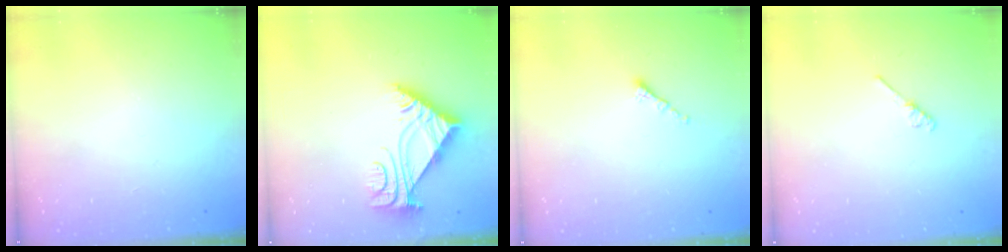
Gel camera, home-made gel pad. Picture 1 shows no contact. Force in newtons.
{"total": 5.9, "press": 5.8, "slide": 0.6}
{"total": 1.3, "press": 1.2, "slide": 0.6}
{"total": 2.7, "press": 2.7, "slide": 0.4}